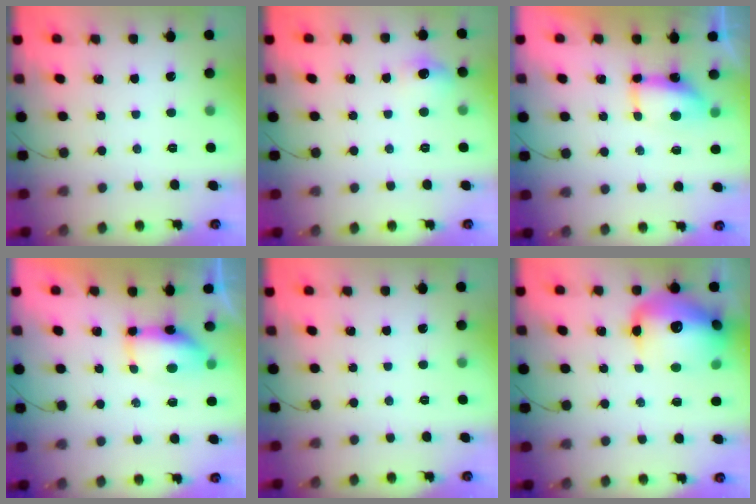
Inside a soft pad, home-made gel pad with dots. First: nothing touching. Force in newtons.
{"total": 6.9, "press": 6.8, "slide": 1.3}
{"total": 7.1, "press": 7.1, "slide": 0.5}
{"total": 7.4, "press": 7.3, "slide": 1.3}
{"total": 0.0}
{"total": 20.2, "press": 19.7, "slide": 4.3}